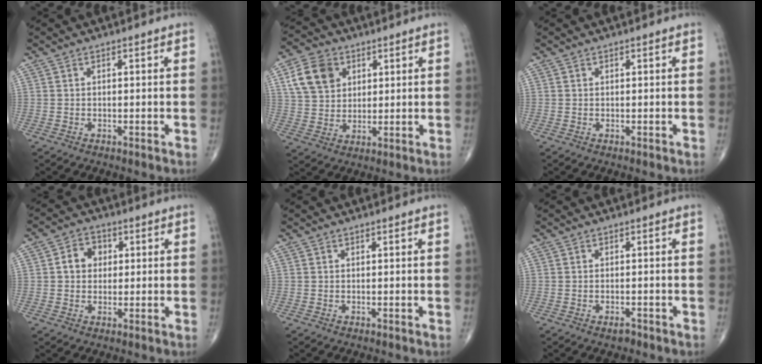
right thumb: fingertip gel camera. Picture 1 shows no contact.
{"total": 10.2, "force": [3.6, 7.7, 5.7], "torque": [-0.089, -0.001, 0.066]}
{"total": 0.0}
{"total": 5.4, "force": [0.8, 4.5, 2.8], "torque": [-0.025, 0.009, 0.007]}
{"total": 0.0}
{"total": 1.4, "force": [-1.0, 0.7, 0.8], "torque": [-0.014, 0.003, -0.015]}